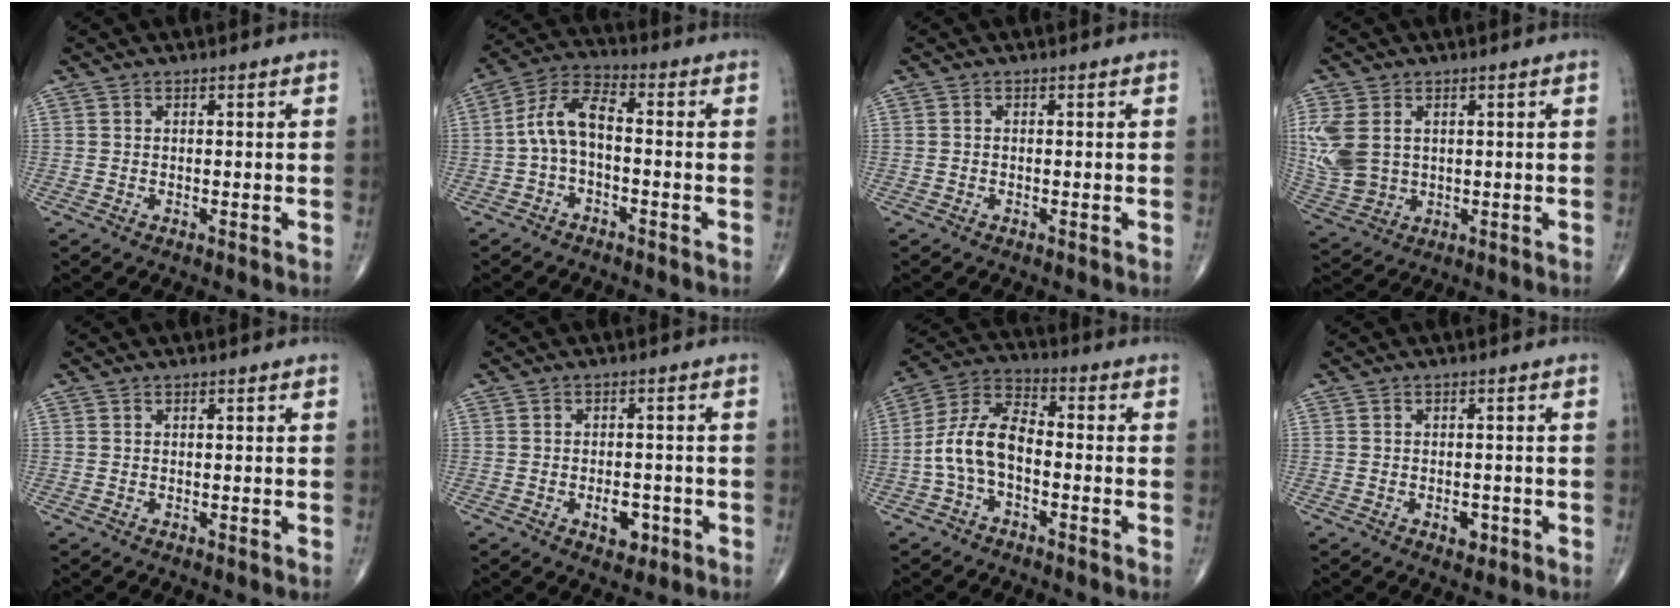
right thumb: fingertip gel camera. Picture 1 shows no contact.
{"total": 8.0, "force": [-1.1, 4.0, 6.8], "torque": [-0.135, 0.035, -0.032]}
{"total": 0.0}
{"total": 10.0, "force": [1.9, 7.2, 6.7], "torque": [-0.155, -0.004, 0.052]}
{"total": 0.0}
{"total": 4.5, "force": [-1.8, 2.7, 3.1], "torque": [-0.030, 0.006, -0.021]}
{"total": 10.0, "force": [-2.3, 5.5, 8.1], "torque": [-0.157, 0.040, -0.055]}
{"total": 2.4, "force": [-1.0, 1.5, 1.6], "torque": [-0.016, 0.002, -0.011]}